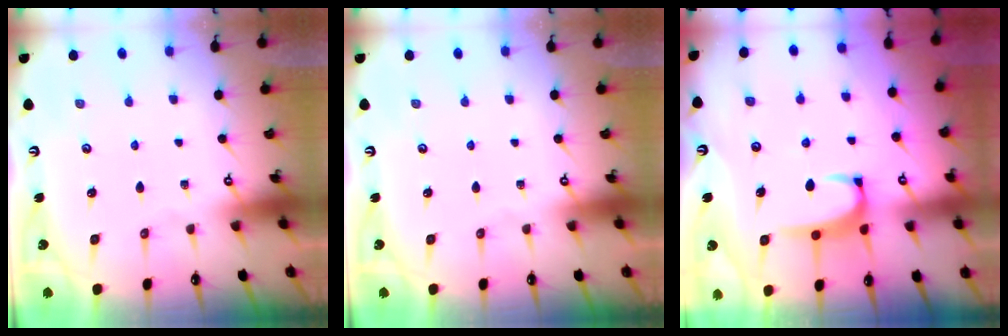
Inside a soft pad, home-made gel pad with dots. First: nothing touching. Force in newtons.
{"total": 0.0}
{"total": 2.3, "press": 2.2, "slide": 0.6}